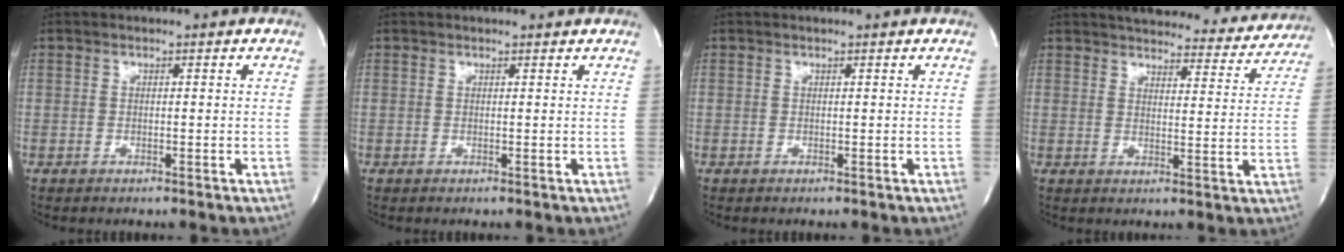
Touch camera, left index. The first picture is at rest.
{"total": 2.1, "force": [2.1, 0.2, 0.4], "torque": [-0.010, 0.009, 0.021]}
{"total": 1.3, "force": [1.2, 0.0, 0.3], "torque": [-0.010, 0.007, 0.014]}
{"total": 20.2, "force": [18.8, 5.0, 5.4], "torque": [-0.066, -0.026, 0.220]}